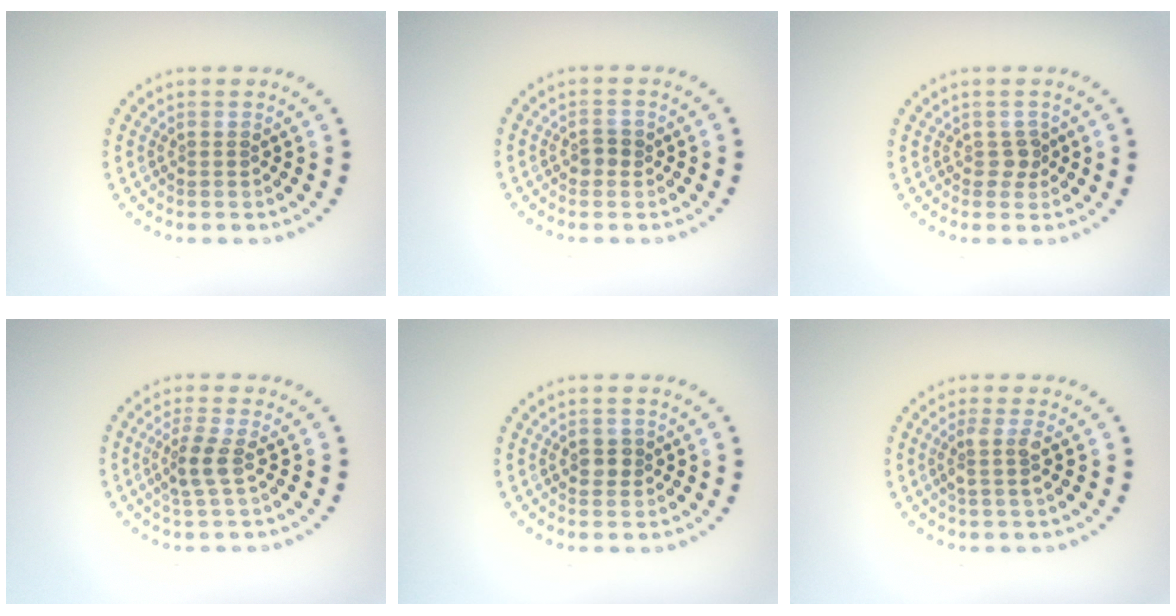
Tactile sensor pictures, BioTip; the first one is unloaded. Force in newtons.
{"total": 1.3, "press": 1.2, "slide": 0.3}
{"total": 1.2, "press": 1.0, "slide": 0.6}
{"total": 2.3, "press": 2.0, "slide": 1.1}
{"total": 1.4, "press": 1.4, "slide": 0.2}
{"total": 1.9, "press": 1.5, "slide": 1.1}